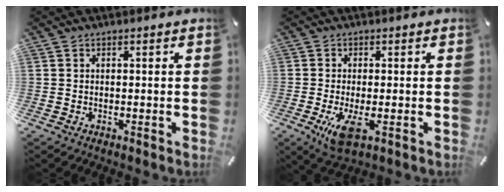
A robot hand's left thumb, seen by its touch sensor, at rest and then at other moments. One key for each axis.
{"total": 6.7, "fx": -1.8, "fy": 2.3, "fz": 6.0, "tx": -0.112, "ty": -0.024, "tz": -0.031}